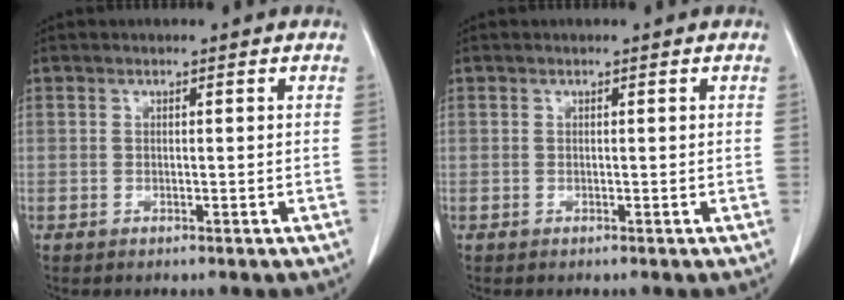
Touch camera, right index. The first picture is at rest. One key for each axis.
{"total": 0.0}